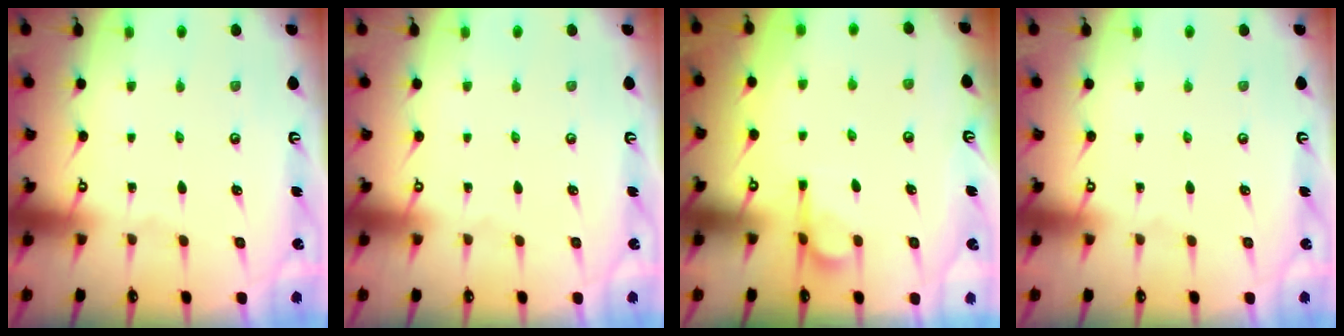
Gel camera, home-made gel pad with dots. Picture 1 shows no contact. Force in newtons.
{"total": 0.0}
{"total": 6.2, "press": 6.2, "slide": 0.7}
{"total": 0.0}